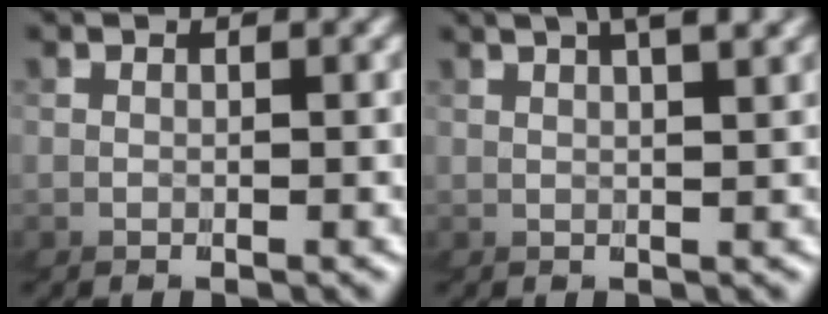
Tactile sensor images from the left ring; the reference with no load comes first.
{"total": 2.5, "force": [1.5, -2.0, 0.0], "torque": [-0.012, 0.020, 0.016]}